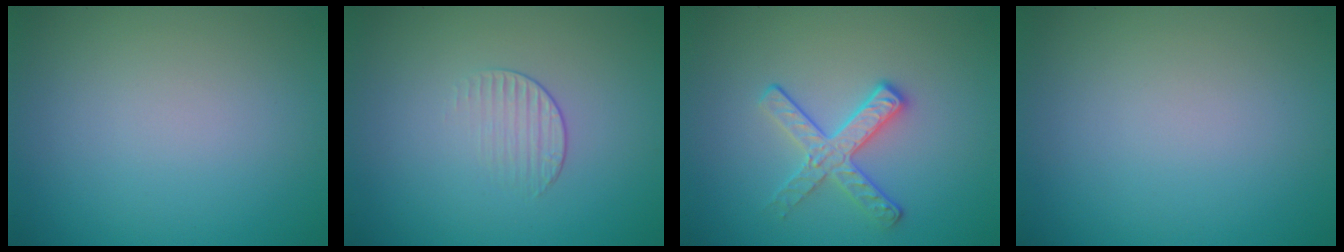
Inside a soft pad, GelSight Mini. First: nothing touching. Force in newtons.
{"total": 1.2, "press": 0.4, "slide": 1.2}
{"total": 2.8, "press": 2.6, "slide": 1.1}
{"total": 0.0}